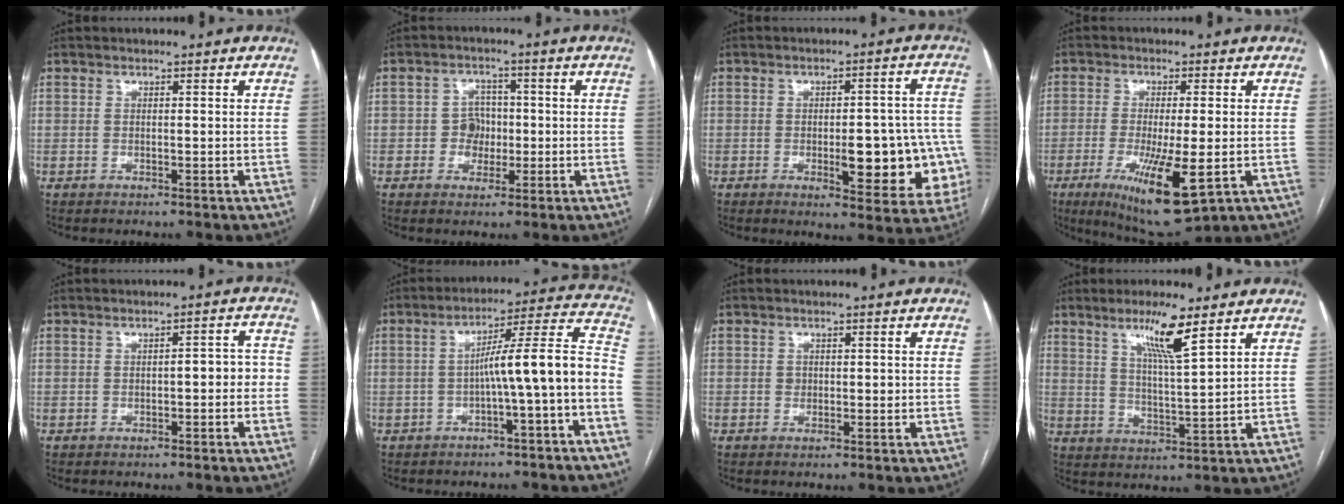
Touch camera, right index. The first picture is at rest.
{"total": 4.1, "force": [-0.6, 3.8, 1.6], "torque": [-0.021, 0.014, -0.007]}
{"total": 13.7, "force": [-3.6, 4.6, 12.4], "torque": [-0.100, 0.021, -0.033]}
{"total": 12.3, "force": [-4.3, 2.4, 11.3], "torque": [-0.198, -0.034, -0.060]}
{"total": 3.5, "force": [-0.6, 1.4, 3.1], "torque": [-0.038, 0.024, -0.006]}
{"total": 11.4, "force": [-3.5, -0.2, 10.9], "torque": [-0.143, 0.041, -0.051]}
{"total": 1.4, "force": [0.1, 1.2, 0.8], "torque": [-0.012, 0.002, 0.001]}
{"total": 8.1, "force": [5.0, -0.1, 6.4], "torque": [-0.116, -0.009, 0.090]}